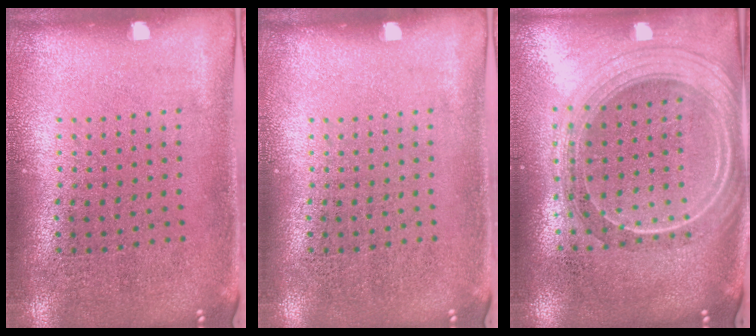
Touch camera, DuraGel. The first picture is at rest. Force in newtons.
{"total": 0.0}
{"total": 2.4, "press": 2.1, "slide": 1.2}